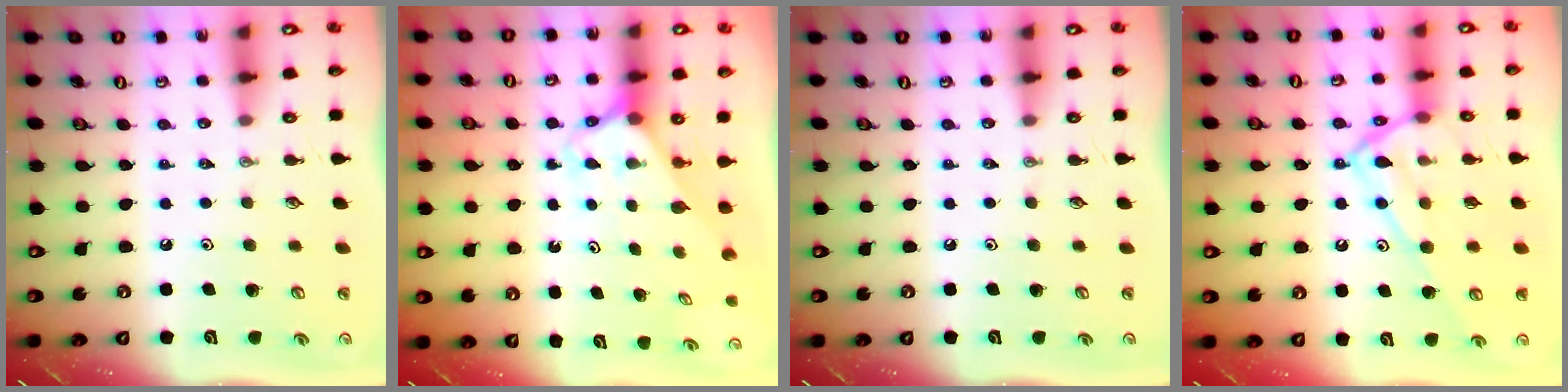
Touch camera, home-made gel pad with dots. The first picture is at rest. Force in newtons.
{"total": 2.6, "press": 2.6, "slide": 0.2}
{"total": 0.0}
{"total": 17.6, "press": 17.6, "slide": 1.4}